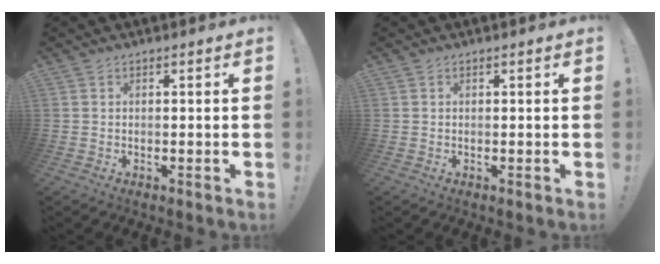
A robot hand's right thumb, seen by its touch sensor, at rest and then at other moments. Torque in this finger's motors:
{"motor_torque": [-0.08, -0.26, -0.21, 0.33, -0.03]}